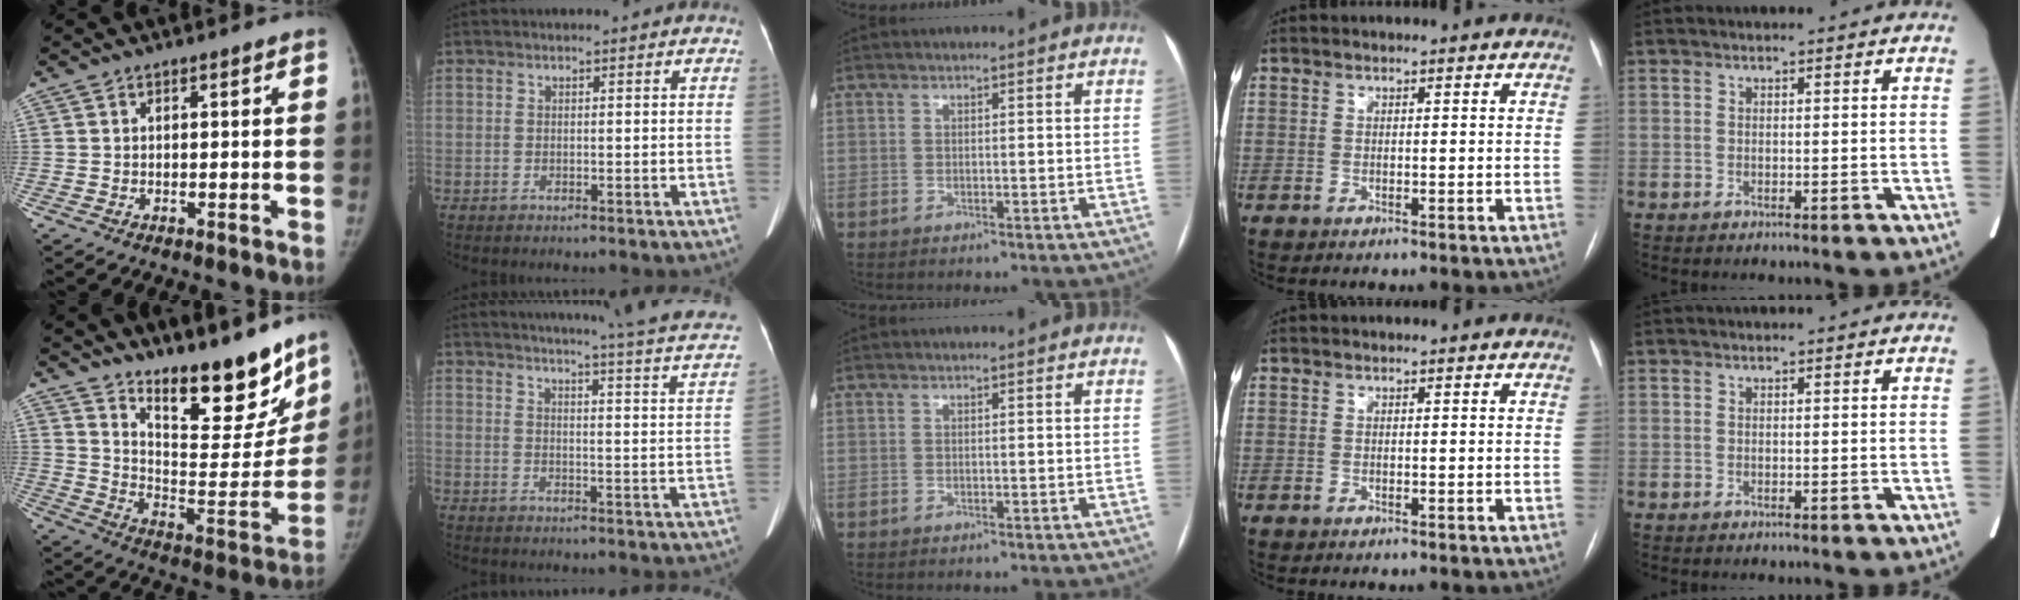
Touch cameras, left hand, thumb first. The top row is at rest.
{"thumb": {"total": 21.0, "force": [16.0, 6.5, 11.9], "torque": [-0.129, -0.120, 0.246]}, "index": {"total": 25.2, "force": [22.2, 0.5, 11.9], "torque": [-0.168, -0.054, 0.254]}}